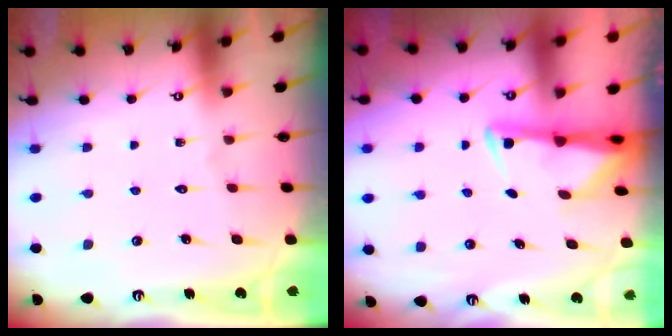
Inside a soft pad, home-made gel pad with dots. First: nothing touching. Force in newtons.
{"total": 2.9, "press": 2.8, "slide": 0.6}